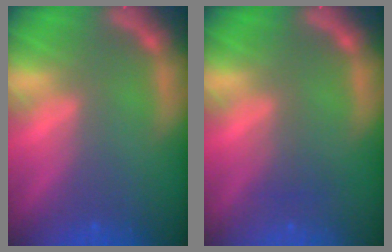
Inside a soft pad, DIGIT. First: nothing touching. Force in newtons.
{"total": 1.5}